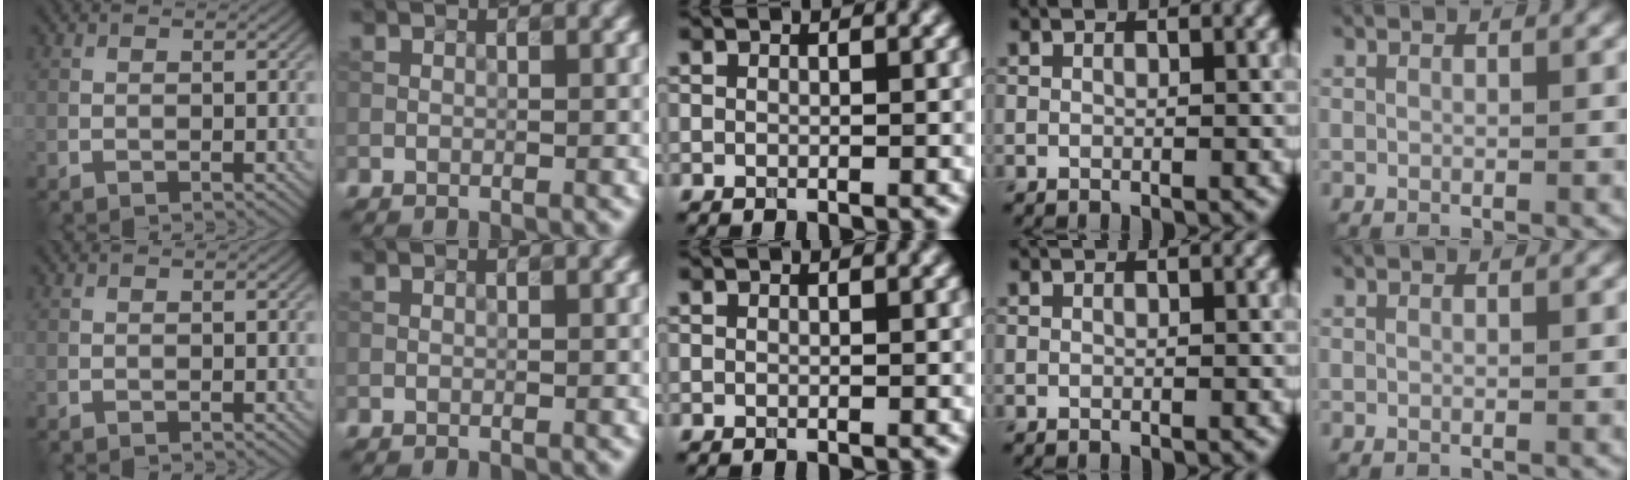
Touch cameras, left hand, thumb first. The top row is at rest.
{}